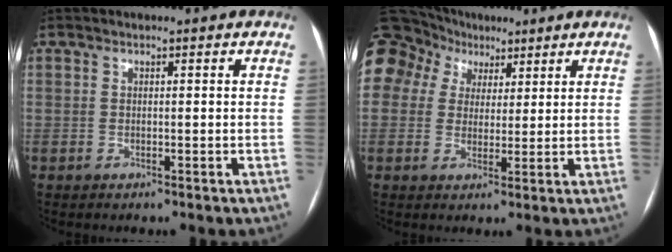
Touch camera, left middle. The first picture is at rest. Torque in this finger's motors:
{"motor_torque": [2.14, 0.00, 1.05, 0.21]}